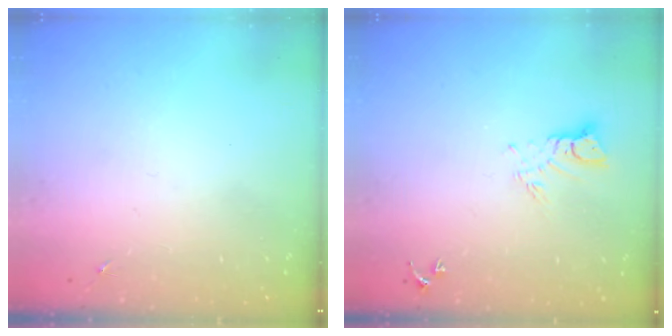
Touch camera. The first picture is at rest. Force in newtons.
{"total": 5.7, "press": 5.7, "slide": 0.5}